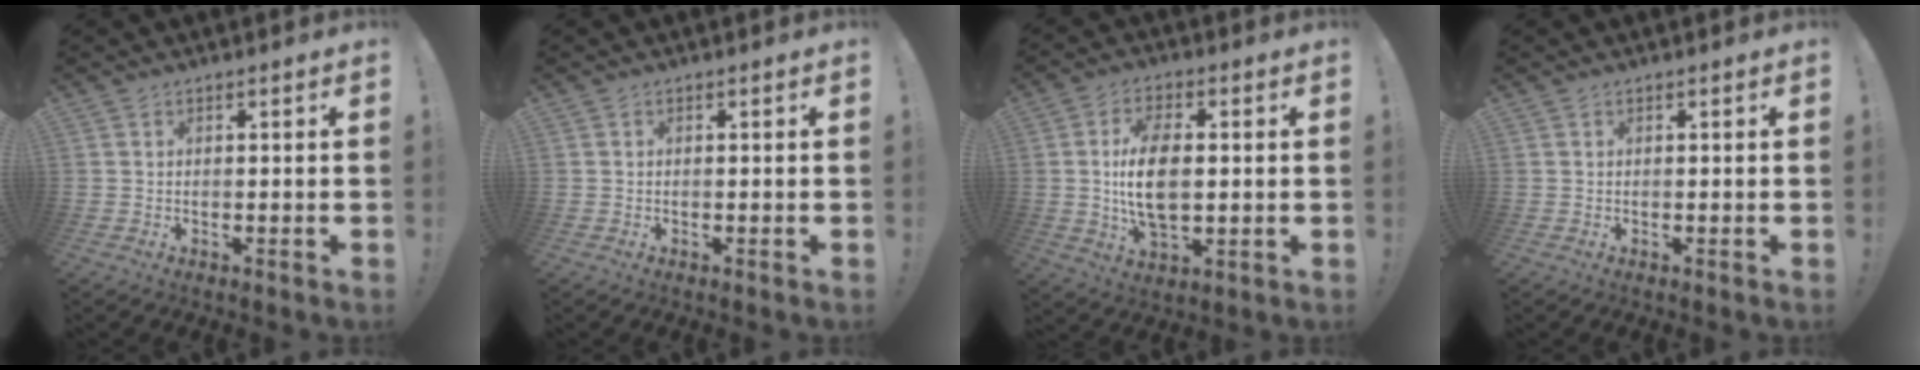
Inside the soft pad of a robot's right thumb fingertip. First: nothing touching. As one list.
[{"total": 0.0}, {"total": 12.6, "force": [0.4, 6.9, 10.5], "torque": [-0.200, -0.008, 0.003]}, {"total": 0.0}]